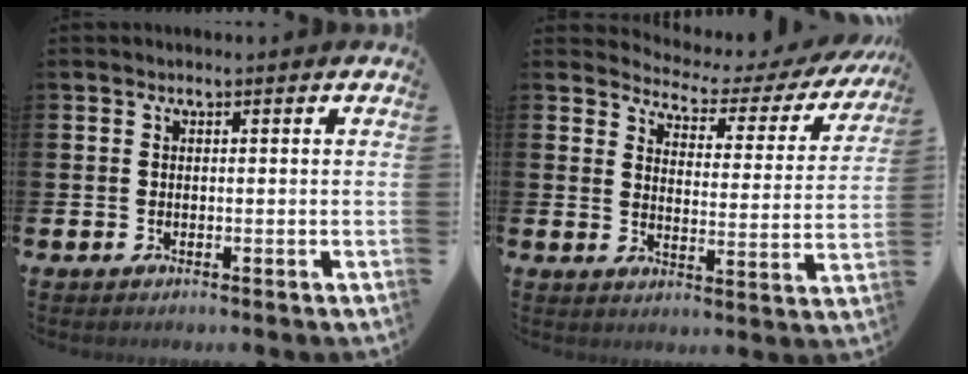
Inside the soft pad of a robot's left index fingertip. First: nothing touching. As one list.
[{"total": 3.1, "force": [2.8, 1.2, 0.8], "torque": [-0.032, -0.033, 0.035]}]